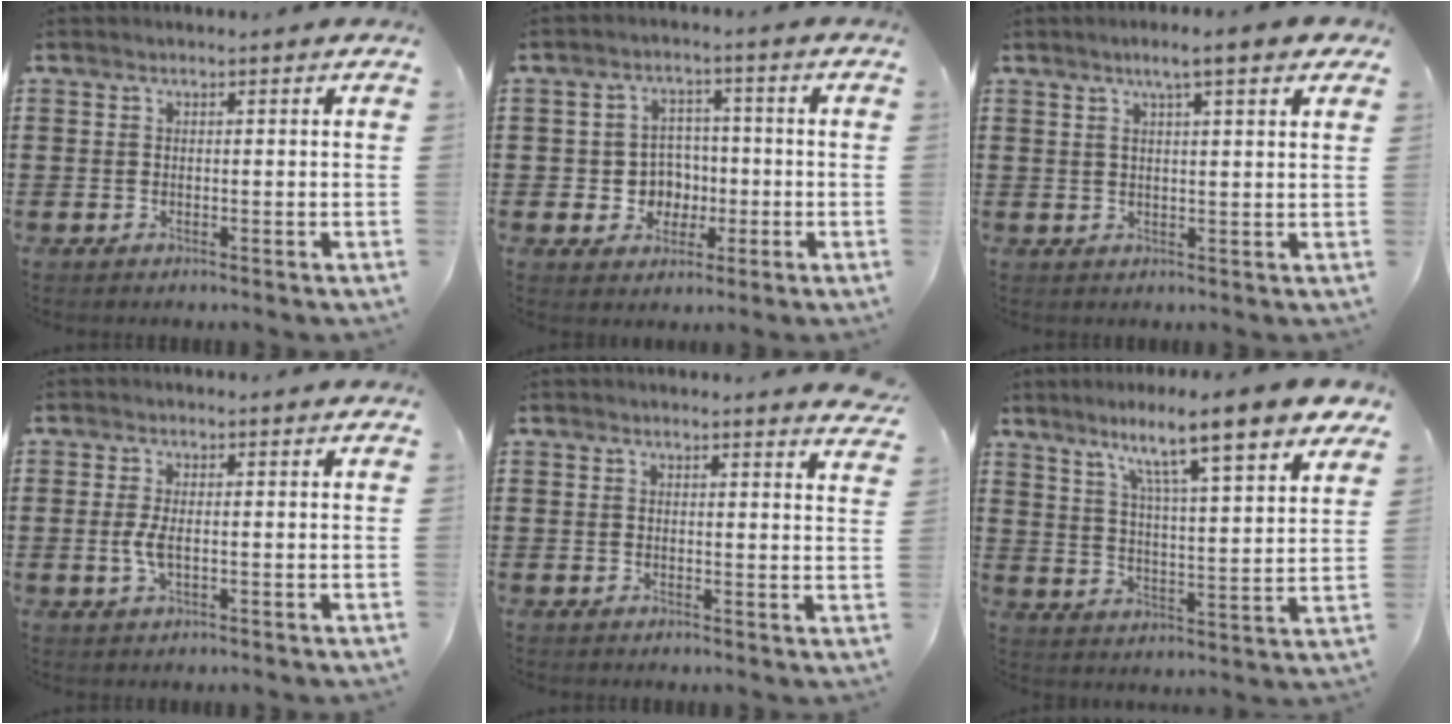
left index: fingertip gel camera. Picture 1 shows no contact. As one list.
[{"total": 5.2, "force": [-0.9, 4.8, 1.6], "torque": [-0.039, 0.010, -0.018]}, {"total": 4.2, "force": [2.6, 0.2, 3.2], "torque": [-0.069, 0.005, 0.043]}, {"total": 2.8, "force": [-0.3, 1.0, 2.6], "torque": [-0.068, -0.006, -0.013]}, {"total": 1.8, "force": [1.7, -0.2, 0.6], "torque": [-0.007, -0.008, 0.031]}, {"total": 9.8, "force": [7.4, 0.1, 6.5], "torque": [-0.128, -0.050, 0.107]}]